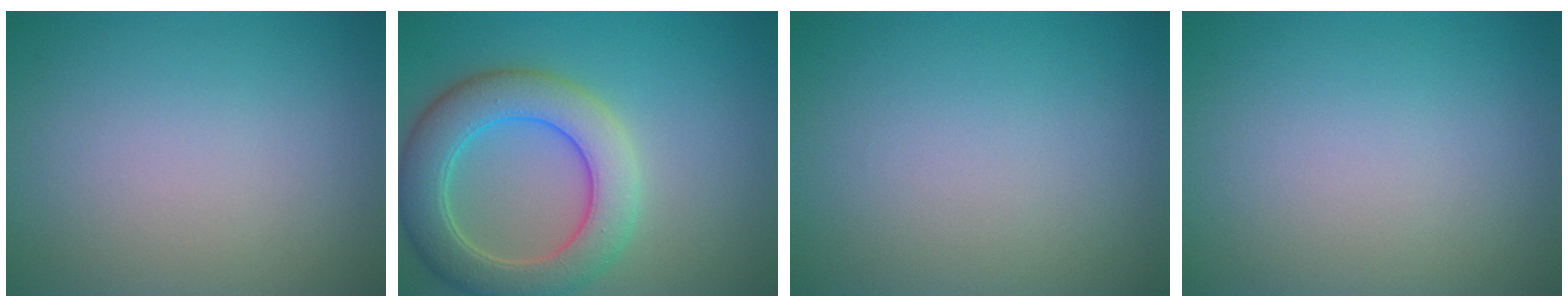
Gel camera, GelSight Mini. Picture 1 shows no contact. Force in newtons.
{"total": 7.0, "press": 7.0, "slide": 0.7}
{"total": 0.0}
{"total": 0.0}